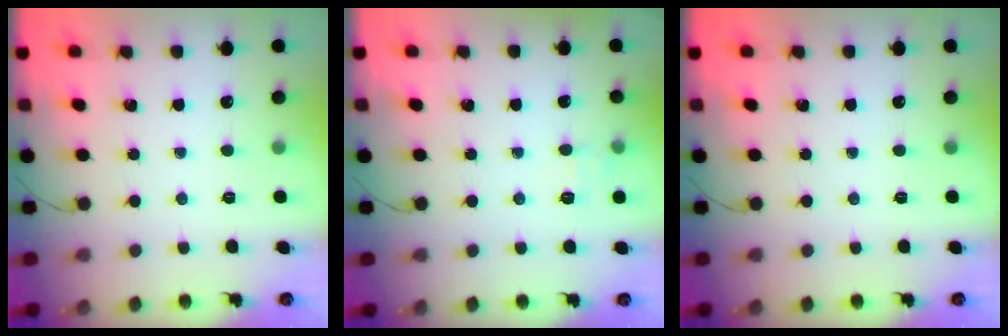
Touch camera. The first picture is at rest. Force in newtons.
{"total": 4.9, "press": 4.7, "slide": 1.4}
{"total": 0.0}